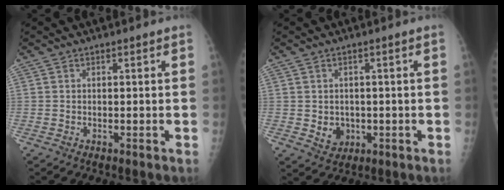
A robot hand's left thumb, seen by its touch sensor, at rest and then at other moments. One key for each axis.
{"total": 4.1, "fx": -0.6, "fy": 3.5, "fz": 2.0, "tx": -0.013, "ty": 0.001, "tz": 0.002}